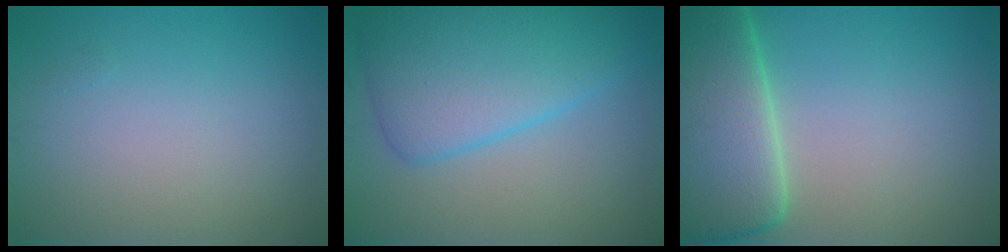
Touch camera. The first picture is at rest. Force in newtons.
{"total": 7.5, "press": 7.5, "slide": 0.2}
{"total": 11.1, "press": 11.1, "slide": 0.7}